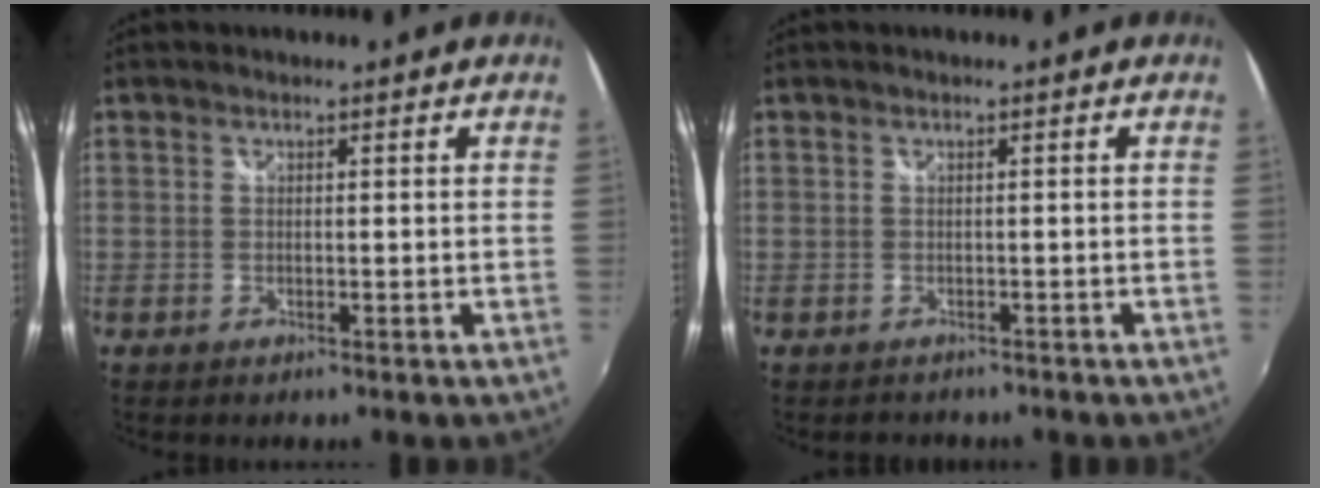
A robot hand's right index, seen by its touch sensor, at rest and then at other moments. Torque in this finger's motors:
{"motor_torque": [-0.10, -0.01, -0.18, -0.07]}